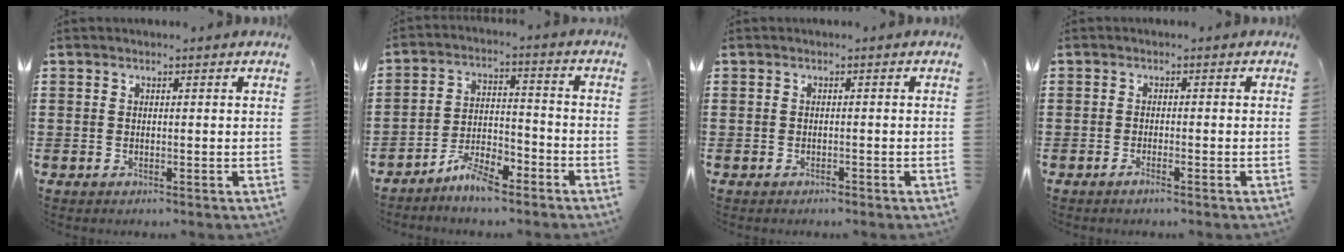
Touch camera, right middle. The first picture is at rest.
{"total": 5.9, "force": [-5.2, 1.4, 2.4], "torque": [-0.061, 0.004, -0.104]}
{"total": 0.5, "force": [-0.5, 0.1, 0.2], "torque": [-0.005, -0.001, -0.010]}
{"total": 1.1, "force": [-0.8, 0.0, 0.8], "torque": [-0.015, -0.005, -0.014]}